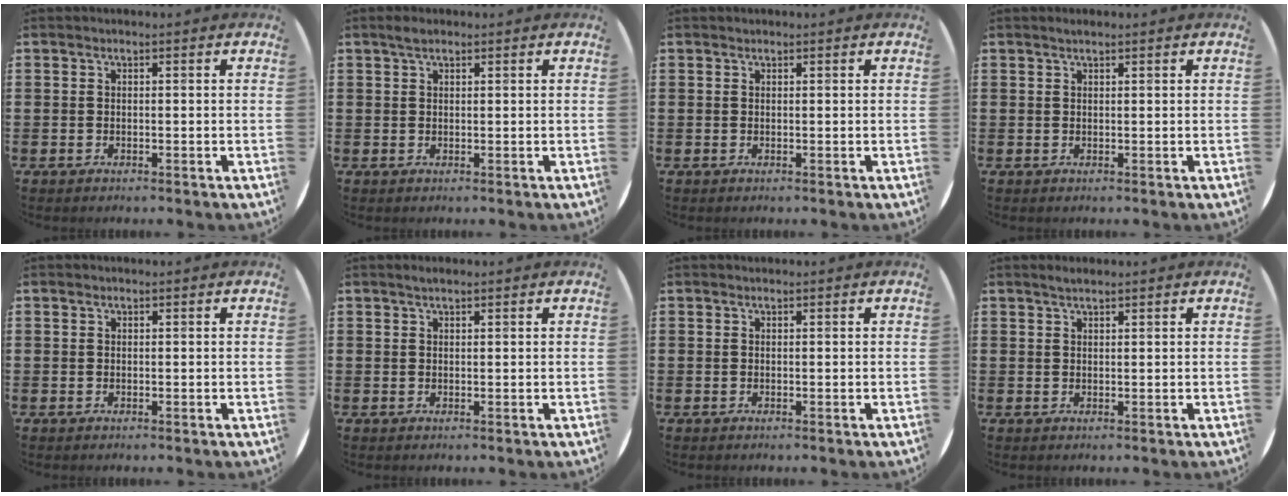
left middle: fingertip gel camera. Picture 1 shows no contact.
{"total": 1.4, "force": [1.0, 0.6, 0.7], "torque": [-0.007, 0.002, 0.017]}
{"total": 0.0}
{"total": 0.7, "force": [0.6, 0.1, 0.3], "torque": [-0.006, 0.001, 0.010]}
{"total": 0.0}
{"total": 0.9, "force": [0.8, 0.1, 0.5], "torque": [-0.010, 0.002, 0.013]}
{"total": 0.0}
{"total": 1.2, "force": [1.1, 0.1, 0.6], "torque": [-0.011, 0.003, 0.019]}